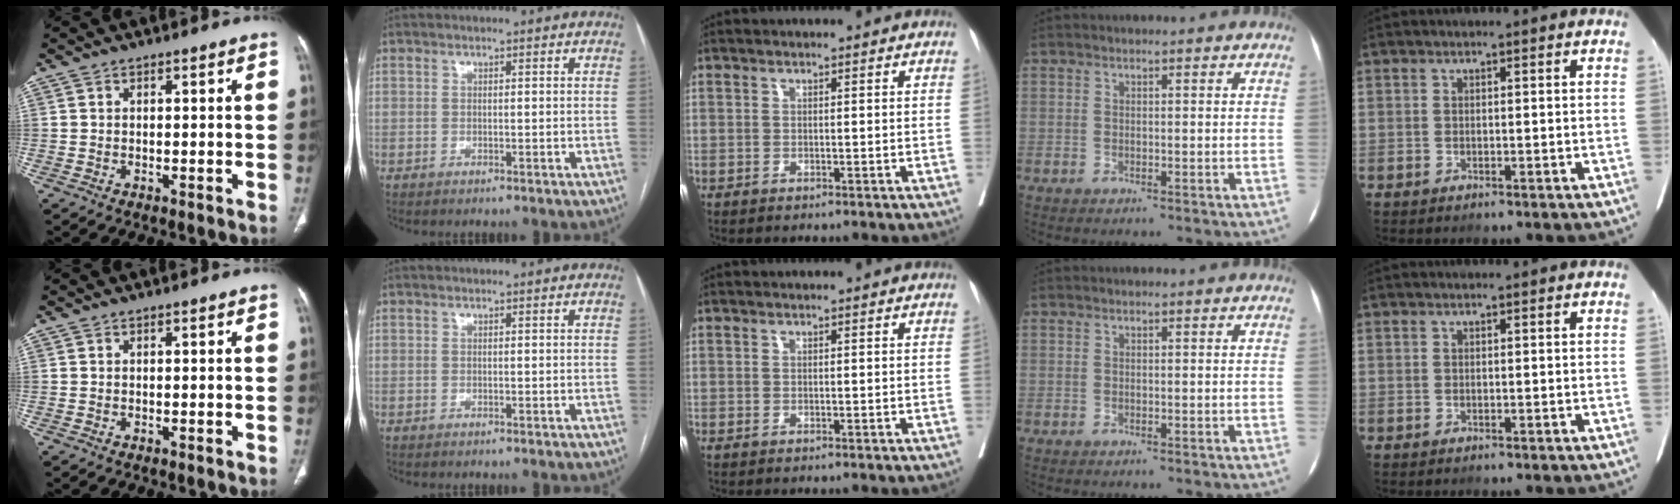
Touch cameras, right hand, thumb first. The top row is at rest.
{}